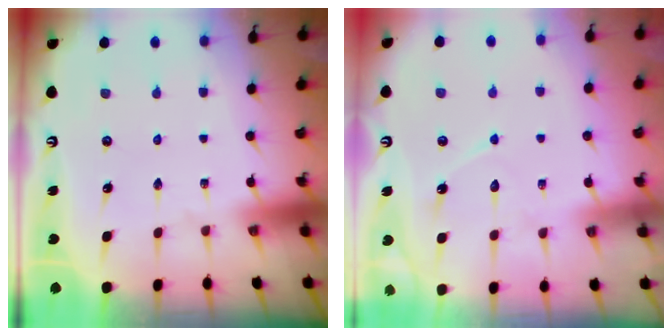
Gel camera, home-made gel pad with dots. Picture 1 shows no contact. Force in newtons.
{"total": 7.8, "press": 7.8, "slide": 0.7}